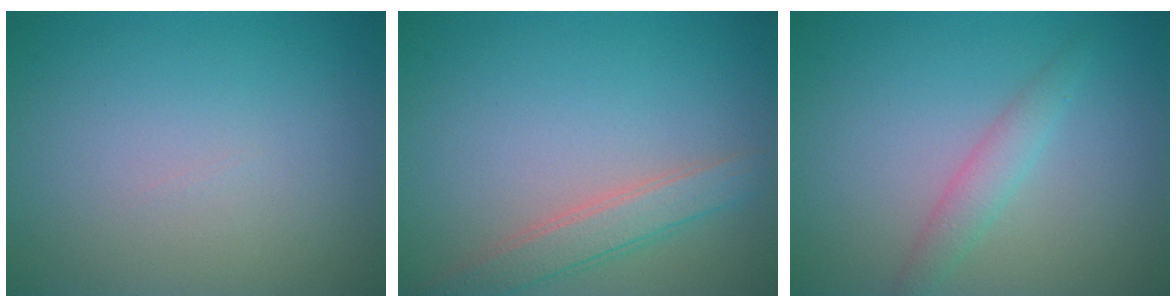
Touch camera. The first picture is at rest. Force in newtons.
{"total": 2.9, "press": 2.9, "slide": 0.2}
{"total": 1.9, "press": 1.9, "slide": 0.1}